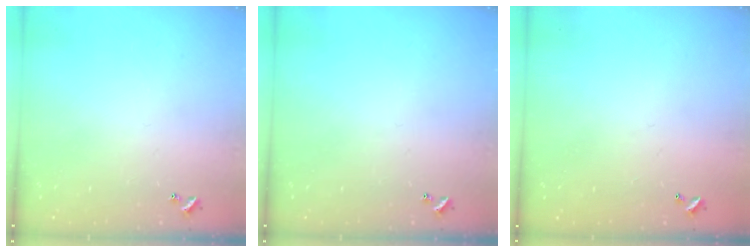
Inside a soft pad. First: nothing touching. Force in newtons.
{"total": 0.0}
{"total": 2.7, "press": 2.7, "slide": 0.1}